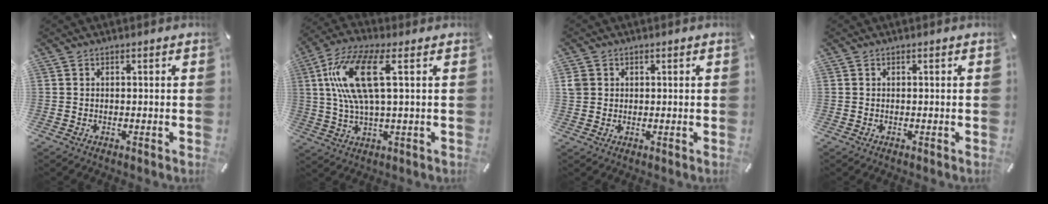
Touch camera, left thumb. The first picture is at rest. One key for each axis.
{"total": 14.5, "fx": 3.6, "fy": 4.9, "fz": 13.2, "tx": -0.284, "ty": -0.006, "tz": 0.054}
{"total": 2.3, "fx": 0.8, "fy": 2.2, "fz": 0.4, "tx": -0.009, "ty": 0.003, "tz": 0.015}
{"total": 0.0}